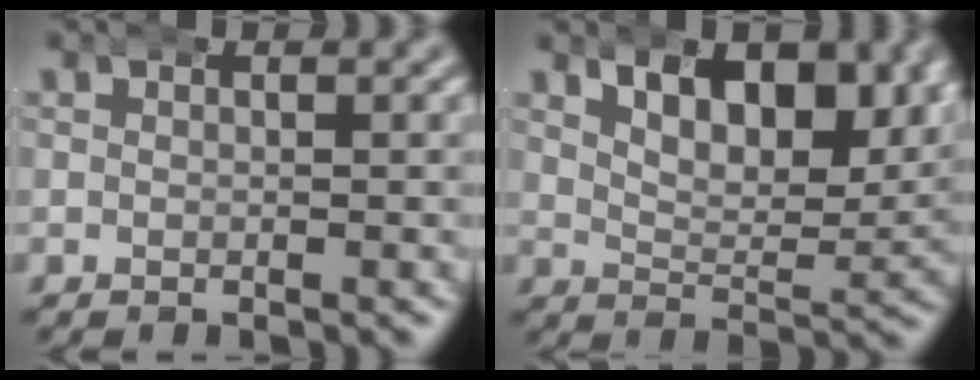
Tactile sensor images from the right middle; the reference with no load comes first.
{"total": 10.3, "force": [5.8, 5.4, 6.6], "torque": [-0.092, 0.009, 0.079]}